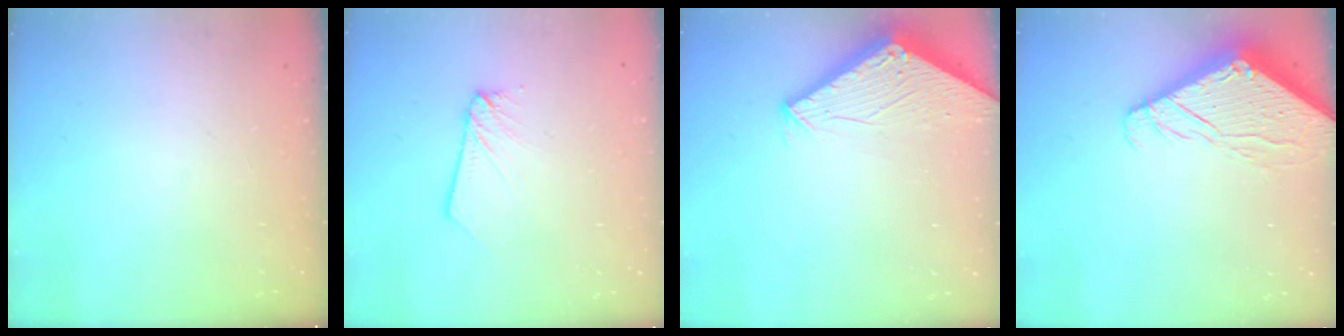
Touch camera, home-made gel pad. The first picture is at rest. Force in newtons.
{"total": 2.2, "press": 2.2, "slide": 0.2}
{"total": 2.9, "press": 2.9, "slide": 0.2}
{"total": 5.8, "press": 5.8, "slide": 0.7}